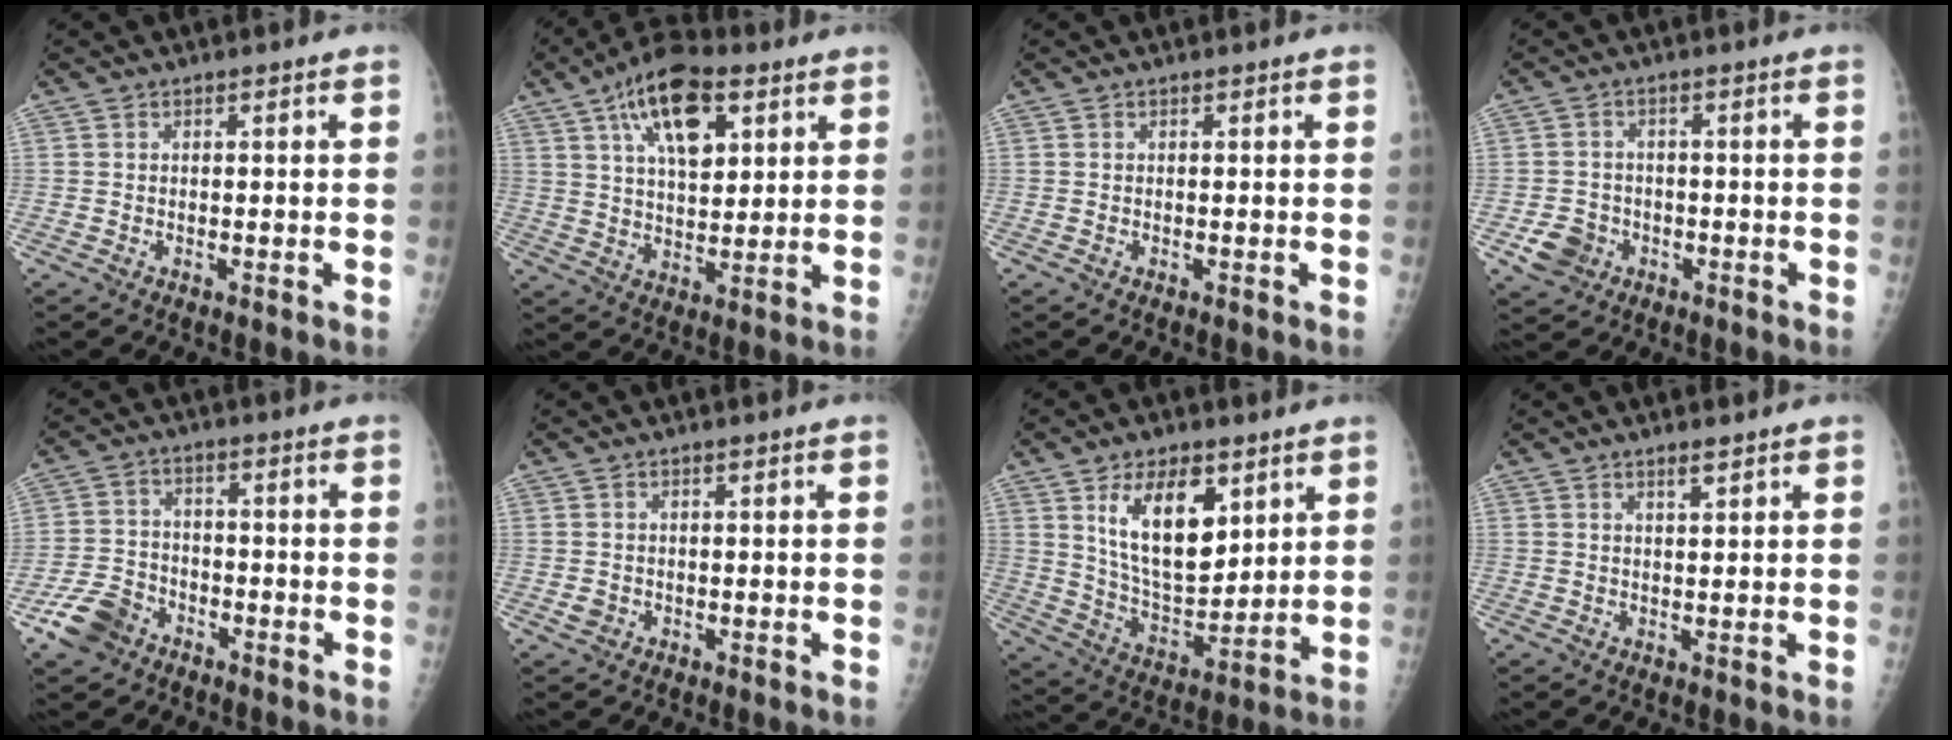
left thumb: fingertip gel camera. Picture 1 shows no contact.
{"total": 14.7, "force": [6.7, 7.1, 10.9], "torque": [-0.155, -0.010, 0.112]}
{"total": 0.0}
{"total": 5.1, "force": [-2.0, 4.3, 1.7], "torque": [-0.015, 0.012, -0.029]}
{"total": 7.4, "force": [-4.6, 5.1, 2.9], "torque": [-0.052, 0.021, -0.088]}
{"total": 1.4, "force": [0.0, 1.2, 0.7], "torque": [-0.006, 0.001, 0.006]}
{"total": 15.2, "force": [6.8, 7.8, 11.1], "torque": [-0.151, -0.043, 0.135]}
{"total": 1.8, "force": [1.4, 0.2, 1.2], "torque": [-0.016, -0.011, 0.025]}